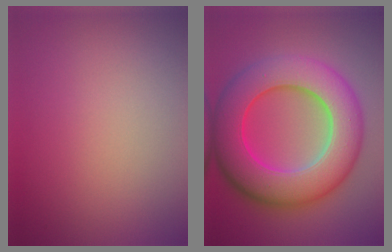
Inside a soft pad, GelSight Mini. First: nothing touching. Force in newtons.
{"total": 11.8, "press": 11.8, "slide": 0.2}